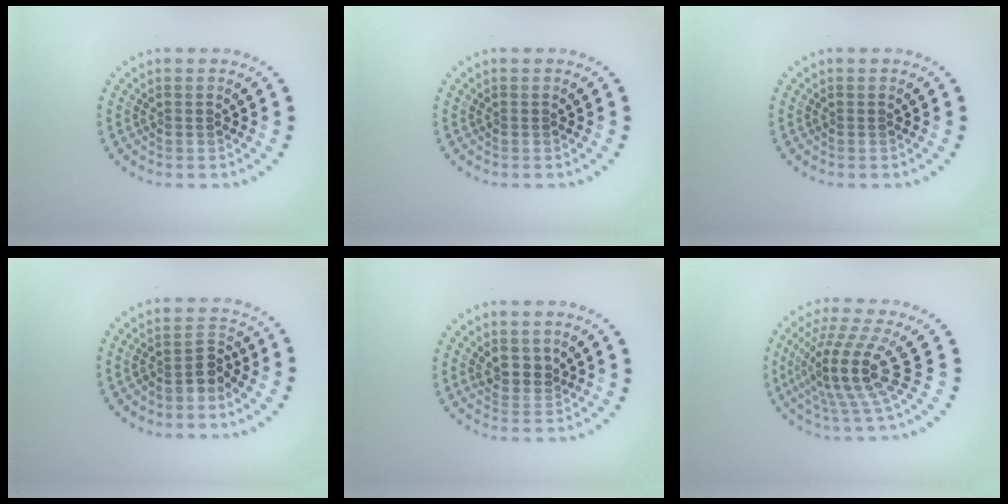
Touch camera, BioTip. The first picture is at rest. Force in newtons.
{"total": 0.0}
{"total": 0.0}
{"total": 2.6, "press": 2.0, "slide": 1.7}
{"total": 1.7, "press": 1.5, "slide": 0.8}
{"total": 5.5, "press": 4.0, "slide": 3.8}